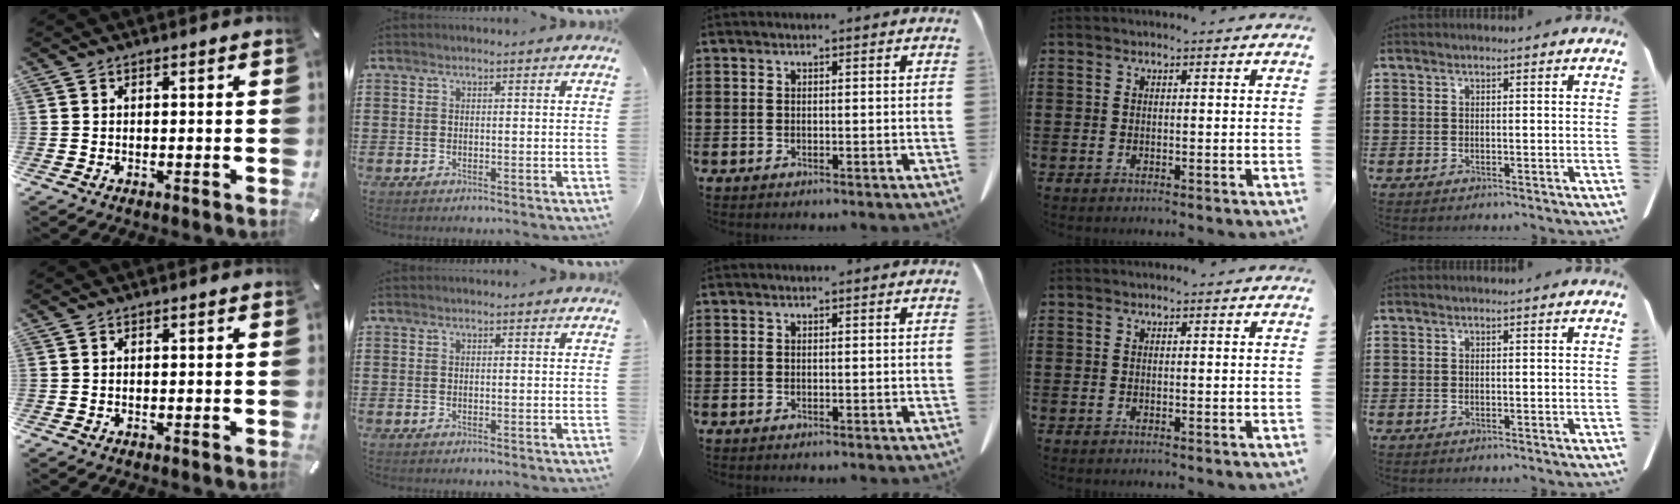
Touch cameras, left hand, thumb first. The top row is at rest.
{}